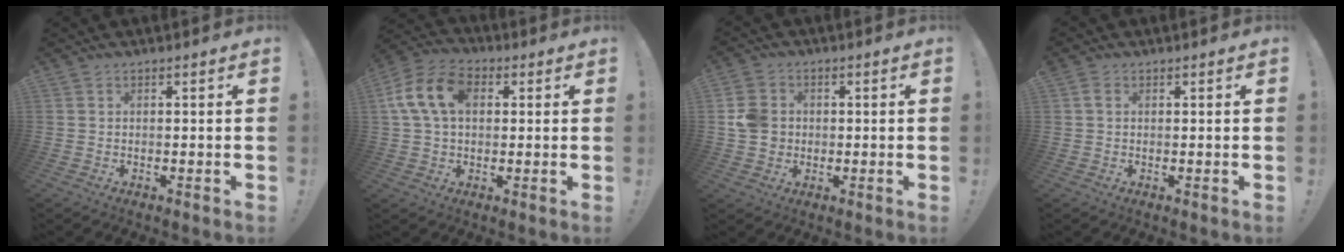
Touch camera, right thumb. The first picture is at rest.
{"total": 14.1, "force": [3.5, 9.6, 9.8], "torque": [-0.188, 0.009, 0.067]}
{"total": 7.6, "force": [0.3, 6.8, 3.3], "torque": [-0.061, 0.008, 0.009]}
{"total": 2.0, "force": [0.7, 1.4, 1.2], "torque": [-0.019, 0.003, 0.013]}